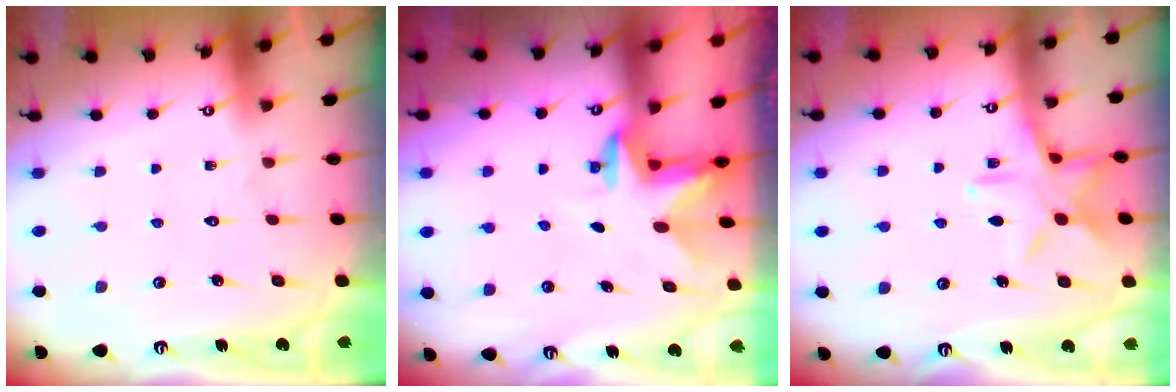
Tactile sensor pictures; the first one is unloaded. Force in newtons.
{"total": 2.4, "press": 2.4, "slide": 0.3}
{"total": 11.0, "press": 11.0, "slide": 0.7}